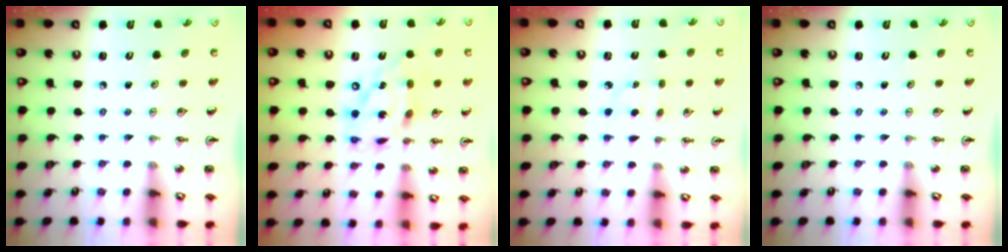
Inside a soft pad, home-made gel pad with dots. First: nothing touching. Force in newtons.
{"total": 14.8, "press": 14.8, "slide": 1.2}
{"total": 2.7, "press": 2.6, "slide": 0.4}
{"total": 0.0}